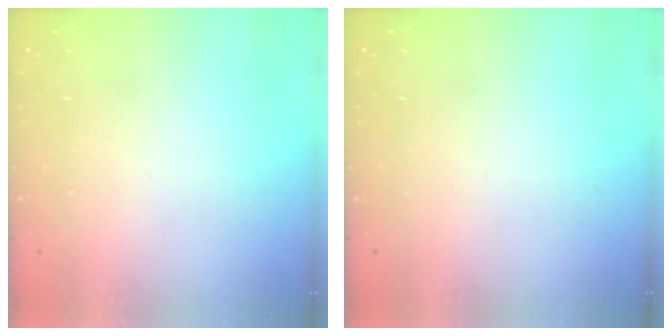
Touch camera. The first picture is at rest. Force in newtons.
{"total": 0.0}